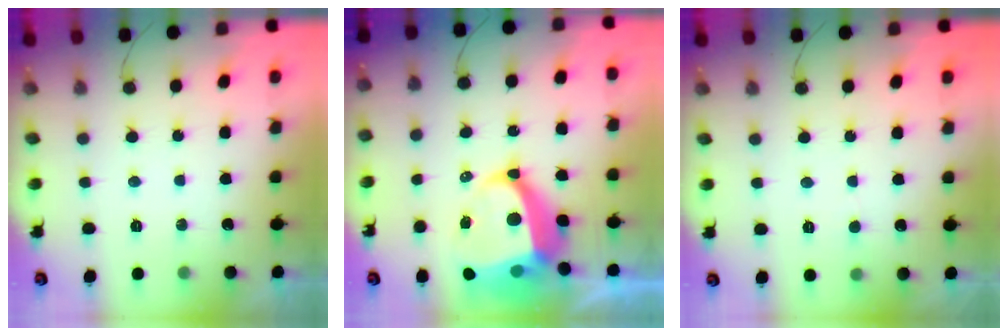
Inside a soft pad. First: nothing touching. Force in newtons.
{"total": 13.8, "press": 13.8, "slide": 1.5}
{"total": 2.4, "press": 2.4, "slide": 0.3}